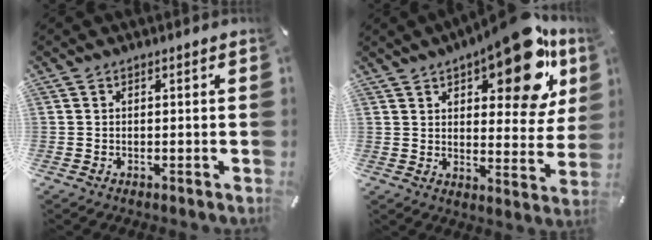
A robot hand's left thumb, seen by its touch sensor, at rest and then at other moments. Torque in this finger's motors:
{"motor_torque": [2.49, 2.52, 1.44, -1.33, 0.16]}